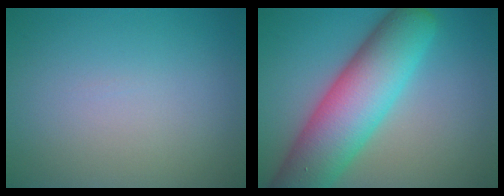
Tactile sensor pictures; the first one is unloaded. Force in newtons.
{"total": 10.8, "press": 10.7, "slide": 0.4}